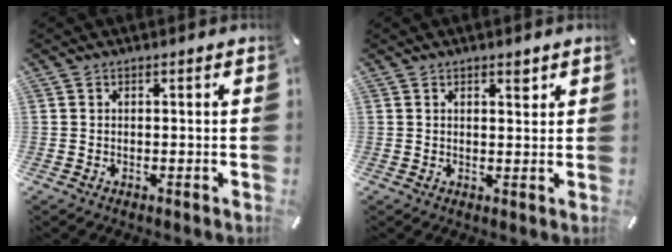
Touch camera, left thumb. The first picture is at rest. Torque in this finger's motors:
{"motor_torque": [0.05, -0.32, -0.01, 0.04, -0.01]}